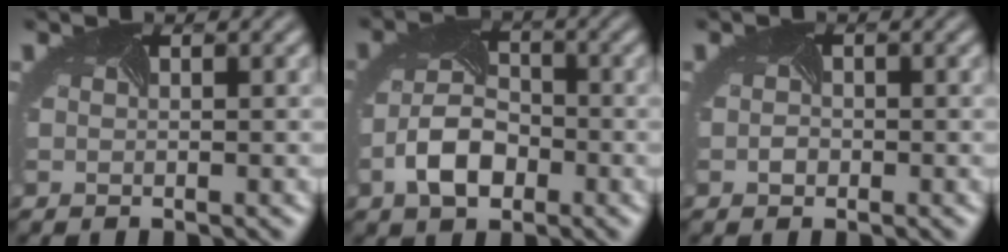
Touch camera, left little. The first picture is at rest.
{"total": 4.8, "force": [-2.0, 2.9, 3.3], "torque": [-0.075, -0.006, -0.038]}
{"total": 0.6, "force": [-0.3, 0.5, 0.3], "torque": [-0.010, -0.003, -0.009]}